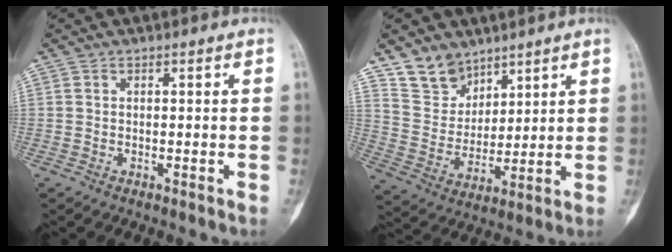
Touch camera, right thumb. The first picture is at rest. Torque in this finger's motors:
{"motor_torque": [-0.45, 0.59, -0.25, 0.36, 0.00]}